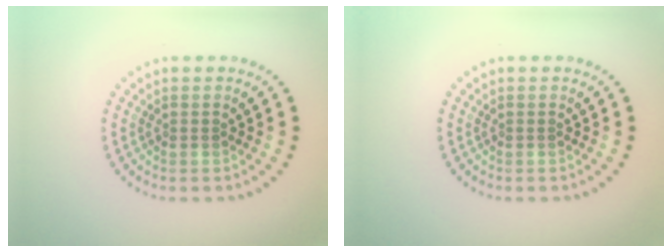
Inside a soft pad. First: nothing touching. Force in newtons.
{"total": 0.0}